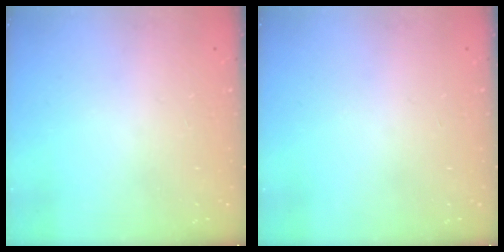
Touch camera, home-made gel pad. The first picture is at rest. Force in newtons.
{"total": 0.0}